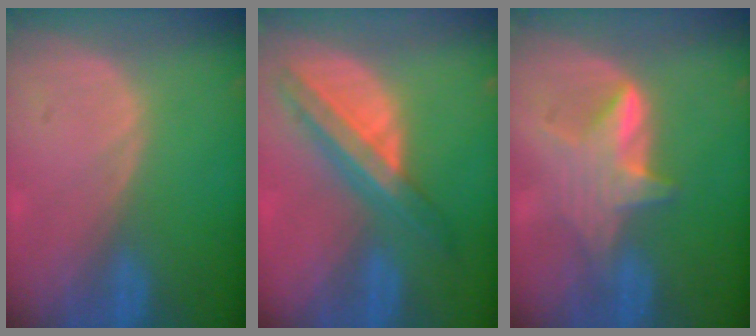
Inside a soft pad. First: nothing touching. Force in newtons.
{"total": 8.2, "press": 7.0, "slide": 4.3}
{"total": 6.1, "press": 5.8, "slide": 2.1}